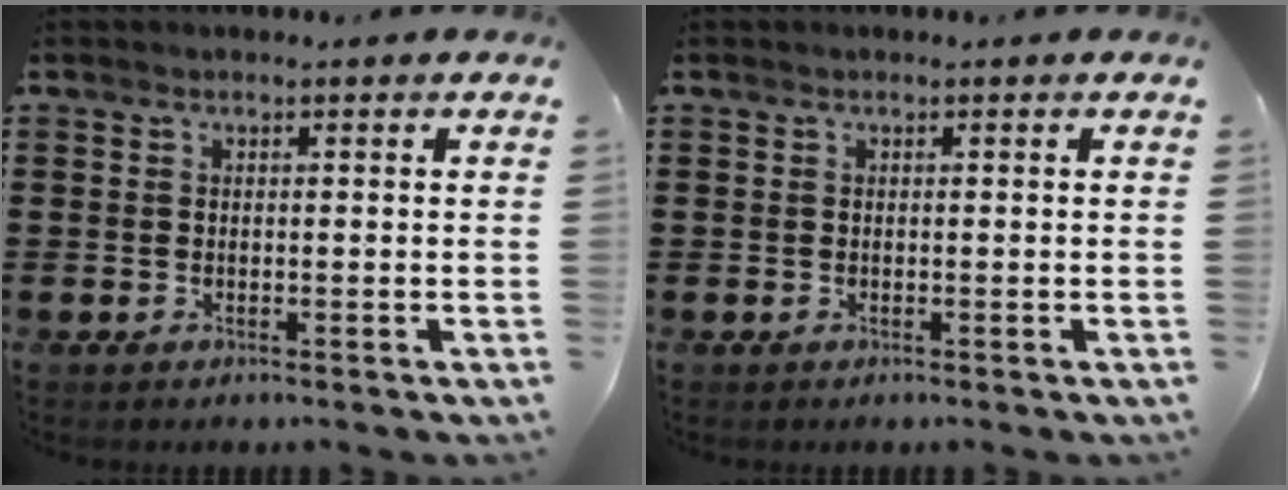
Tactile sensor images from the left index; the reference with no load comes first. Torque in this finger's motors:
{"motor_torque": [0.00, 0.00, 0.00, 0.00]}